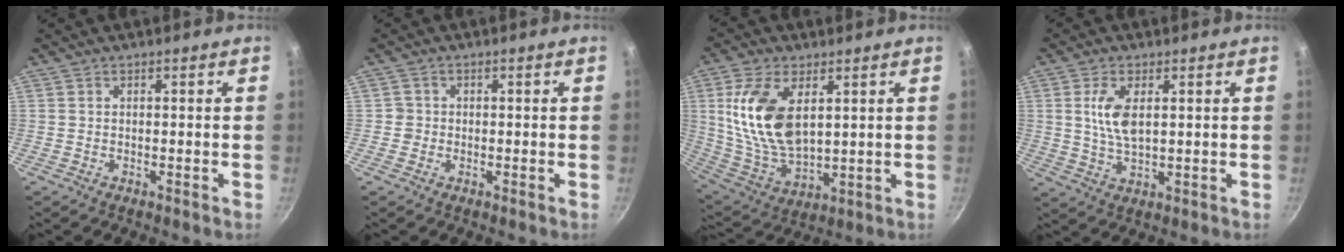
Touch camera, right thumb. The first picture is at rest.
{"total": 1.6, "force": [-0.3, 1.6, 0.0], "torque": [0.012, 0.008, -0.008]}
{"total": 16.3, "force": [4.3, 8.7, 13.1], "torque": [-0.255, -0.017, 0.095]}
{"total": 6.7, "force": [1.6, 3.1, 5.8], "torque": [-0.118, -0.008, 0.035]}